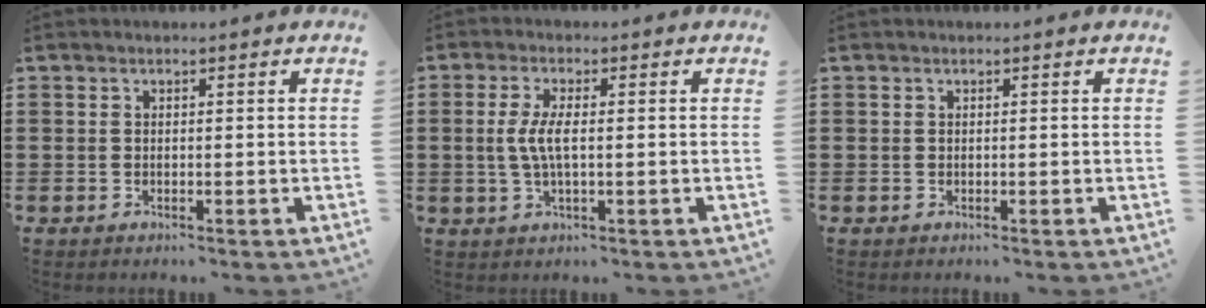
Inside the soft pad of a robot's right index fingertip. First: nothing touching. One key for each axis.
{"total": 4.4, "fx": -0.1, "fy": 1.2, "fz": 4.3, "tx": -0.099, "ty": -0.007, "tz": -0.010}
{"total": 0.0}